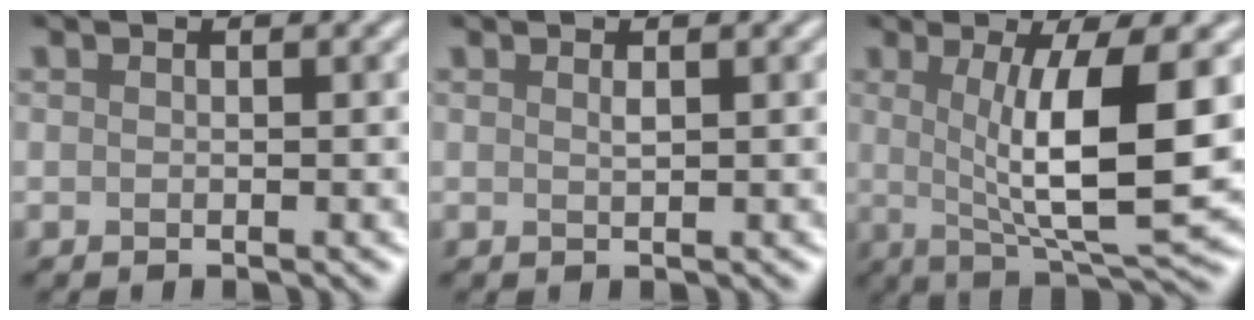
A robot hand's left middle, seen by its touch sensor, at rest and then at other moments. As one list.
[{"total": 0.6, "force": [0.3, 0.1, 0.4], "torque": [-0.008, 0.000, 0.006]}, {"total": 9.0, "force": [0.9, 2.0, 8.8], "torque": [-0.135, -0.011, 0.021]}]